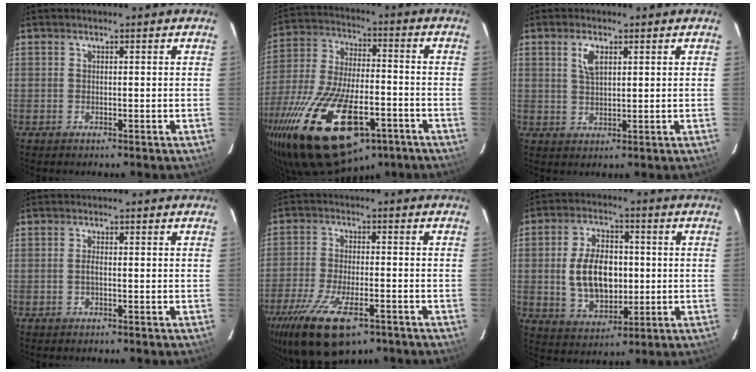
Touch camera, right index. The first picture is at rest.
{"total": 30.2, "force": [-16.1, 14.0, 21.4], "torque": [-0.443, -0.047, -0.259]}
{"total": 3.7, "force": [1.6, 1.7, 2.9], "torque": [-0.055, 0.004, 0.032]}
{"total": 0.9, "force": [-0.3, 0.2, 0.8], "torque": [-0.017, -0.001, -0.005]}
{"total": 16.8, "force": [-10.3, 6.7, 11.5], "torque": [-0.251, -0.049, -0.176]}
{"total": 12.3, "force": [-0.1, 7.7, 9.5], "torque": [-0.187, 0.008, 0.011]}